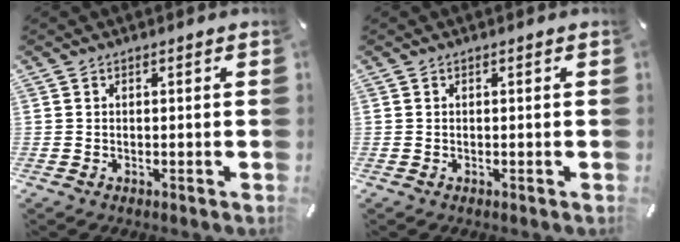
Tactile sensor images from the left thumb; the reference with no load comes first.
{"total": 0.0}